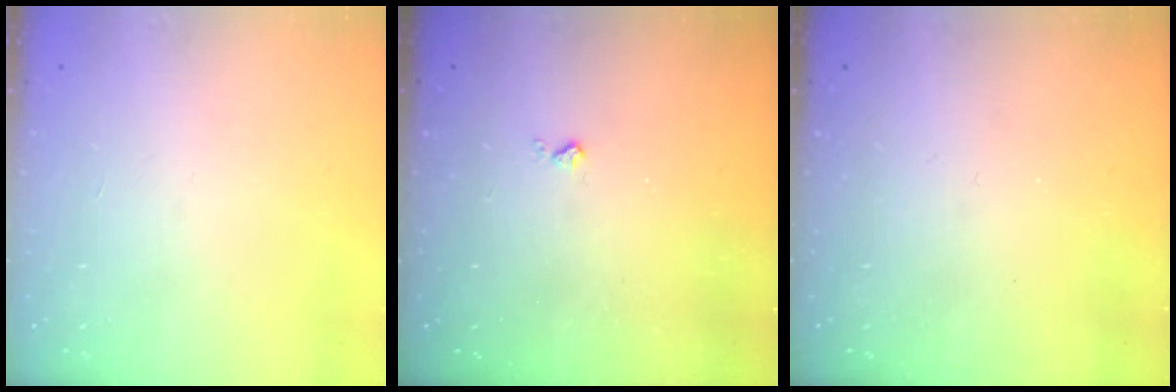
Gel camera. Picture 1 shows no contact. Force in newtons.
{"total": 2.0, "press": 2.0, "slide": 0.4}
{"total": 0.0}